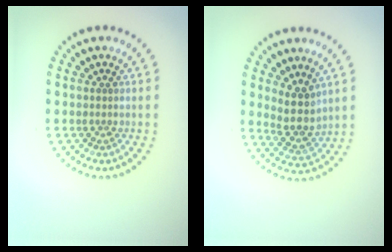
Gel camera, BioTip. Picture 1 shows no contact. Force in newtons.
{"total": 3.2, "press": 2.6, "slide": 1.9}